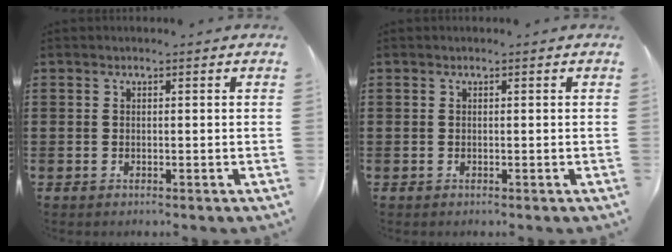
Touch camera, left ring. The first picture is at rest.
{"total": 0.0}